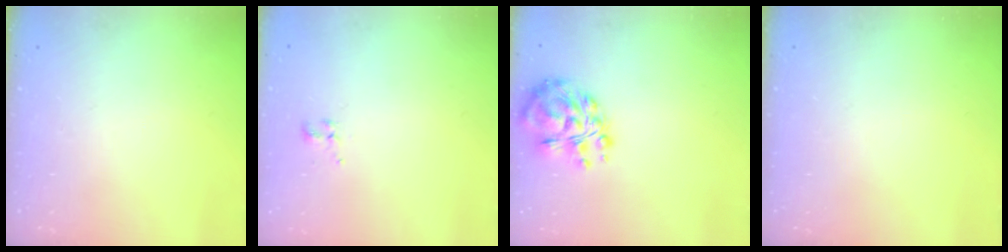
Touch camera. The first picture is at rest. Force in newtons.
{"total": 2.8, "press": 2.5, "slide": 1.3}
{"total": 11.1, "press": 10.8, "slide": 2.5}
{"total": 0.0}